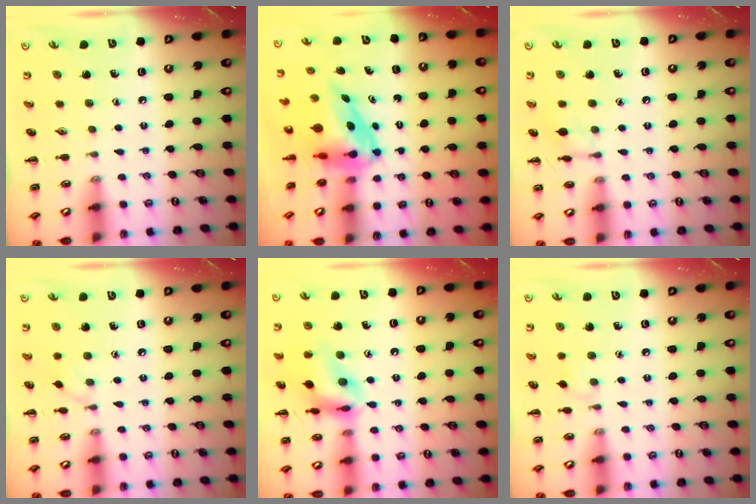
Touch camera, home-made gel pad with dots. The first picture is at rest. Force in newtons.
{"total": 5.9, "press": 5.5, "slide": 1.9}
{"total": 6.2, "press": 6.0, "slide": 1.6}
{"total": 2.7, "press": 2.5, "slide": 1.2}
{"total": 13.1, "press": 13.0, "slide": 1.8}
{"total": 4.3, "press": 4.0, "slide": 1.7}